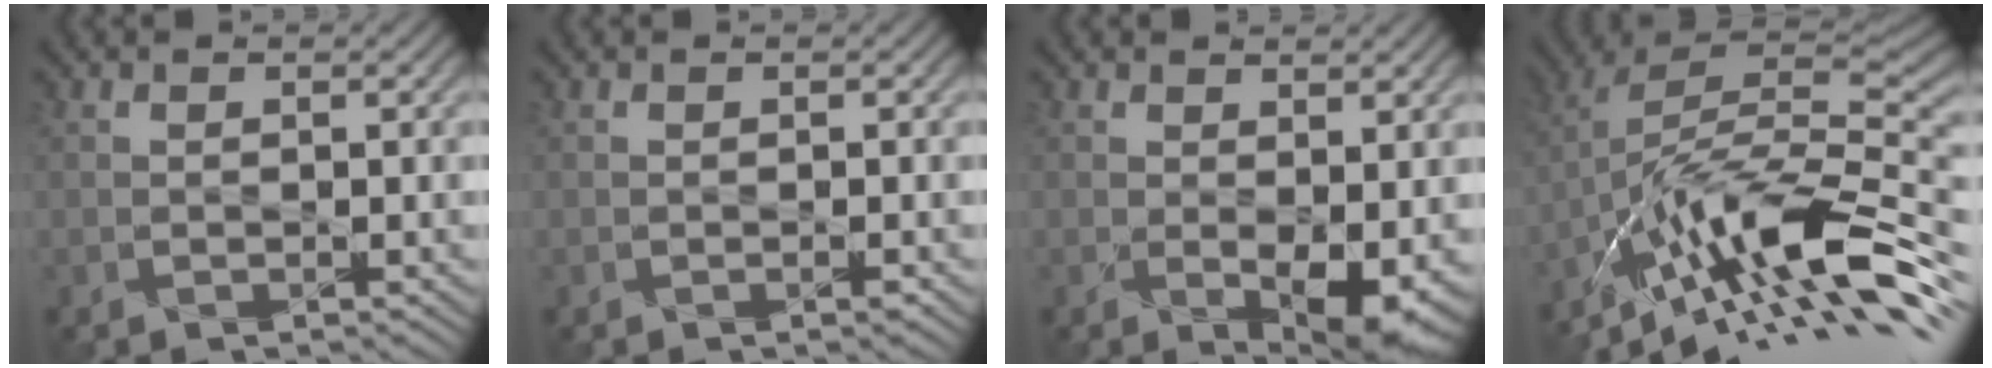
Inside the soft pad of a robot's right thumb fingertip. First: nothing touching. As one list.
[{"total": 0.5, "force": [-0.3, 0.0, 0.5], "torque": [-0.007, -0.001, -0.004]}, {"total": 4.5, "force": [-0.2, 2.1, 4.0], "torque": [-0.068, -0.018, 0.008]}, {"total": 14.6, "force": [-7.9, 4.3, 11.5], "torque": [-0.218, 0.027, -0.155]}]